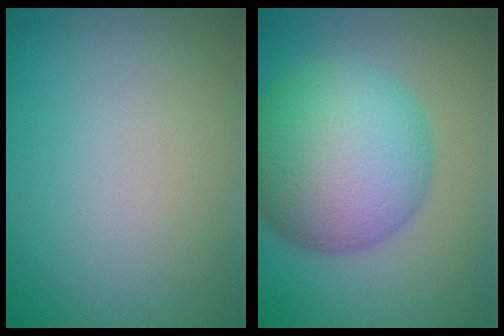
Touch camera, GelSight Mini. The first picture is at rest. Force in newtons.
{"total": 11.6, "press": 11.6, "slide": 0.3}